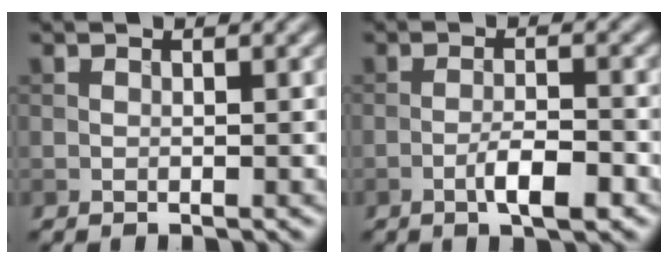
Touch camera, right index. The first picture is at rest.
{"total": 3.6, "force": [-1.7, 0.9, 3.0], "torque": [-0.057, 0.004, -0.032]}